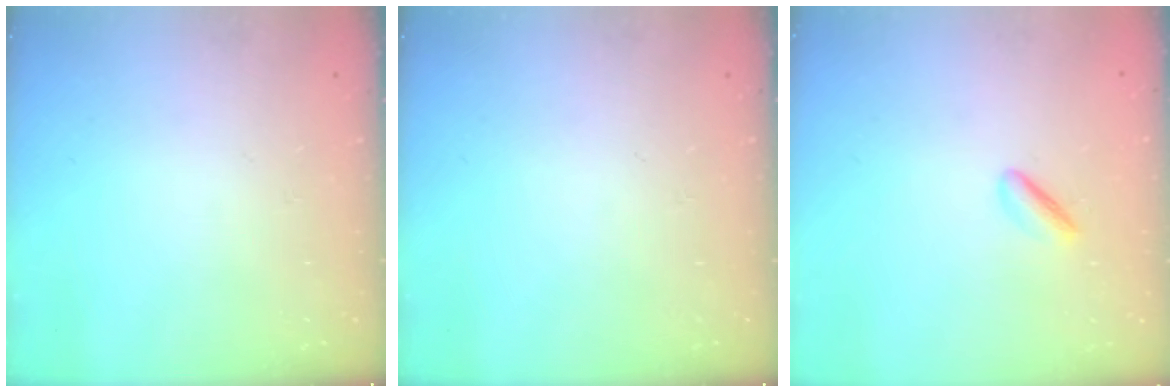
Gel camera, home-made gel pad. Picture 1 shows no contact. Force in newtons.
{"total": 0.0}
{"total": 2.4, "press": 2.3, "slide": 0.8}